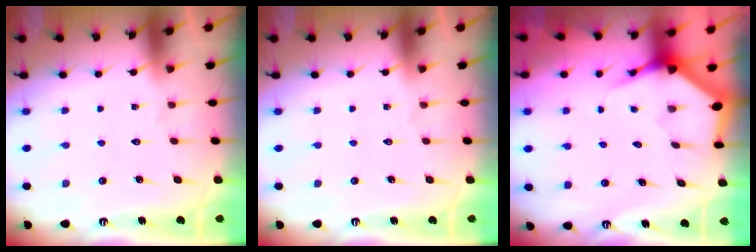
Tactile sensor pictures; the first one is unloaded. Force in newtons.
{"total": 0.0}
{"total": 3.8, "press": 3.8, "slide": 0.5}